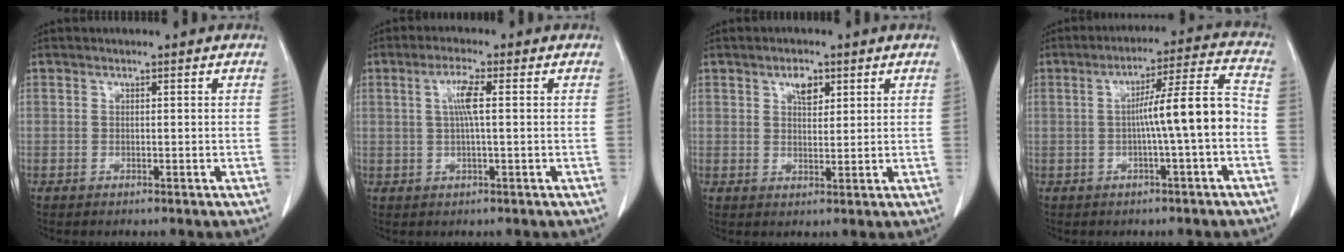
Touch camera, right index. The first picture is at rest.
{"total": 4.0, "force": [0.8, 0.5, 3.9], "torque": [-0.076, 0.007, 0.014]}
{"total": 3.3, "force": [1.8, 1.7, 2.2], "torque": [-0.037, 0.001, 0.031]}
{"total": 8.4, "force": [-1.2, 0.1, 8.4], "torque": [-0.124, 0.022, -0.019]}